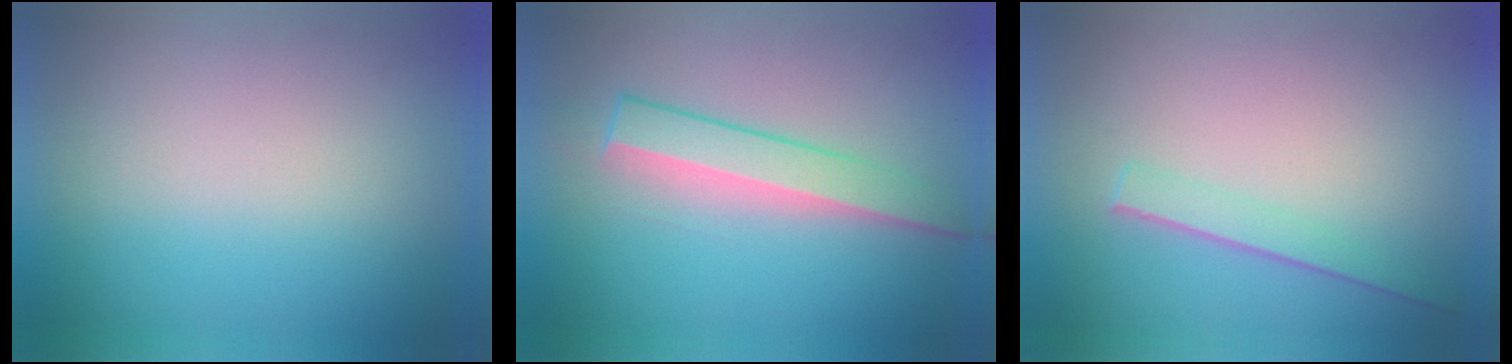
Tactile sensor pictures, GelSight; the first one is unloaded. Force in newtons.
{"total": 3.2}
{"total": 1.6}